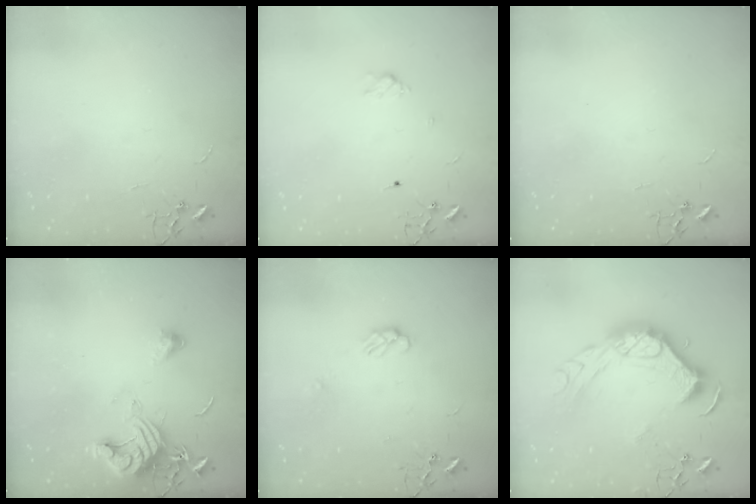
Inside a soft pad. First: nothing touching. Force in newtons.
{"total": 4.4, "press": 4.4, "slide": 0.6}
{"total": 0.0}
{"total": 13.9, "press": 13.8, "slide": 1.8}
{"total": 5.1, "press": 5.1, "slide": 0.5}
{"total": 19.9, "press": 19.9, "slide": 1.4}